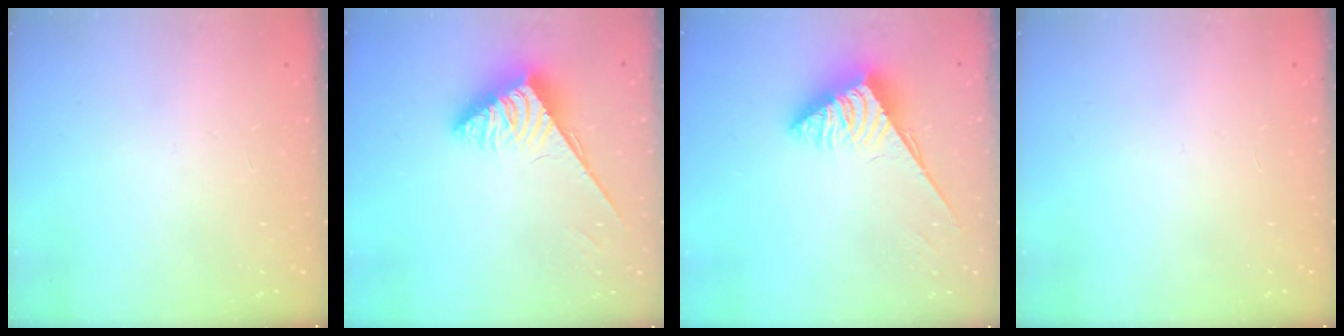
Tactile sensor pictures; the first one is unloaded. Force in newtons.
{"total": 3.7, "press": 3.7, "slide": 0.5}
{"total": 3.6, "press": 3.6, "slide": 0.6}
{"total": 0.0}